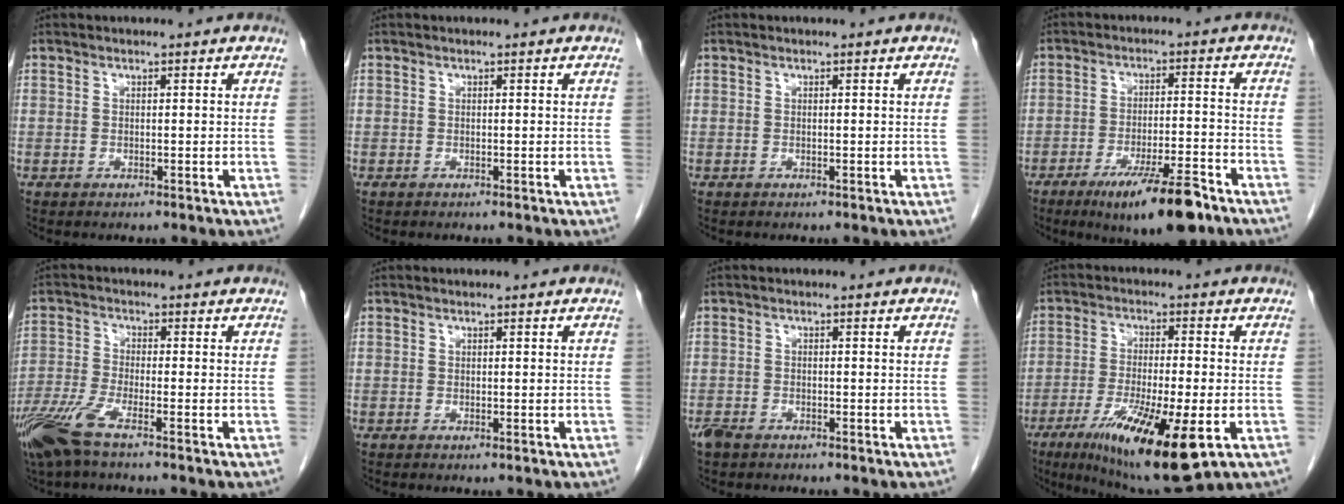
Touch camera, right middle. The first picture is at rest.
{"total": 0.0}
{"total": 0.0}
{"total": 11.4, "force": [-7.5, 1.7, 8.4], "torque": [-0.135, -0.017, -0.116]}
{"total": 7.2, "force": [-4.9, 0.9, 5.3], "torque": [-0.122, -0.017, -0.101]}
{"total": 0.0}
{"total": 2.2, "force": [-1.6, 1.0, 1.1], "torque": [-0.025, -0.002, -0.027]}
{"total": 15.7, "force": [-6.9, 2.4, 13.9], "torque": [-0.226, -0.035, -0.104]}